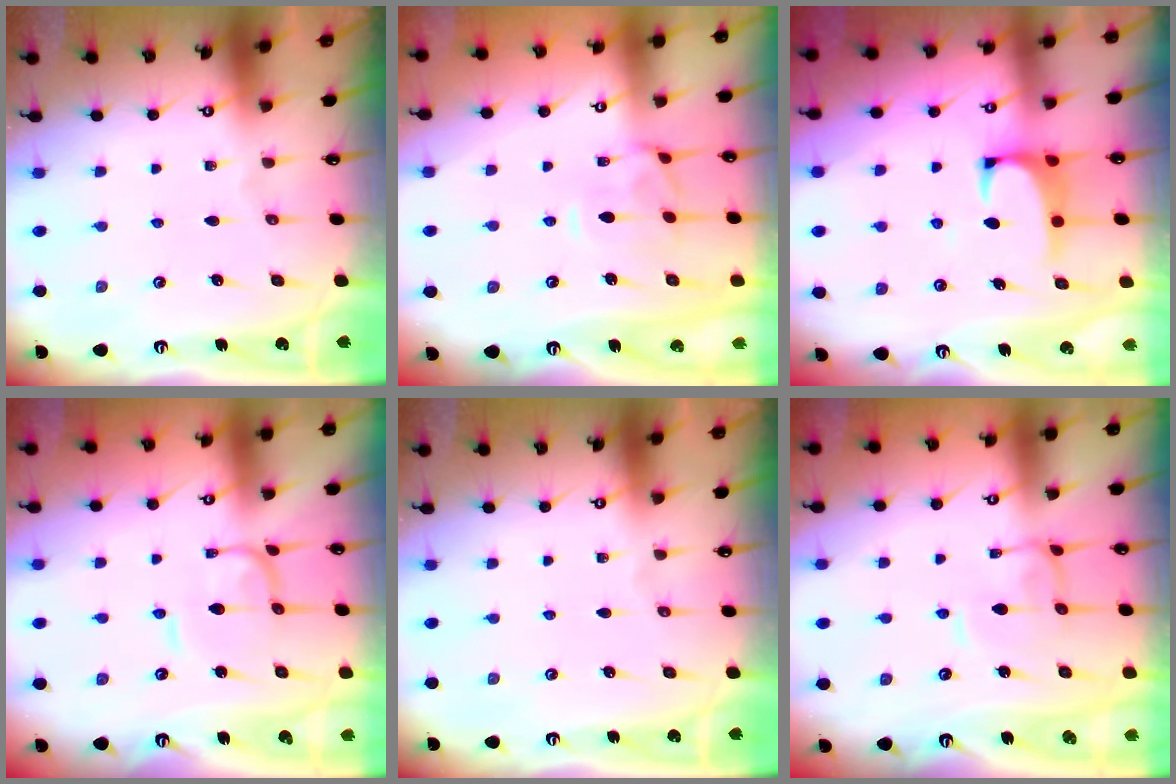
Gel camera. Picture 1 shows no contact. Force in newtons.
{"total": 2.6, "press": 2.4, "slide": 1.0}
{"total": 1.4, "press": 1.3, "slide": 0.6}
{"total": 0.6, "press": 0.6, "slide": 0.3}
{"total": 0.0}
{"total": 0.7, "press": 0.5, "slide": 0.4}